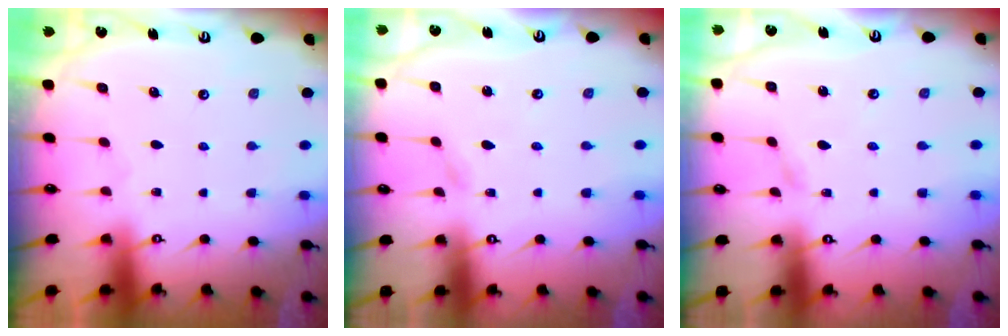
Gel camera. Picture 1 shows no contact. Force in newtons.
{"total": 1.7, "press": 1.7, "slide": 0.1}
{"total": 1.2, "press": 1.2, "slide": 0.1}